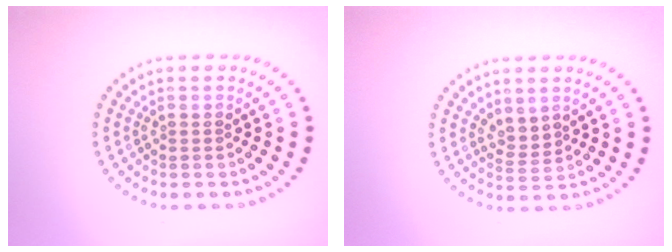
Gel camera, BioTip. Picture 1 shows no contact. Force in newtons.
{"total": 1.6, "press": 1.3, "slide": 0.9}